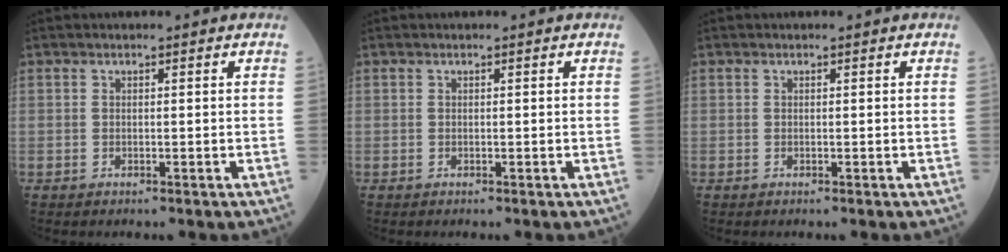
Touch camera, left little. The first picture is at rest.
{"total": 0.0}
{"total": 0.0}